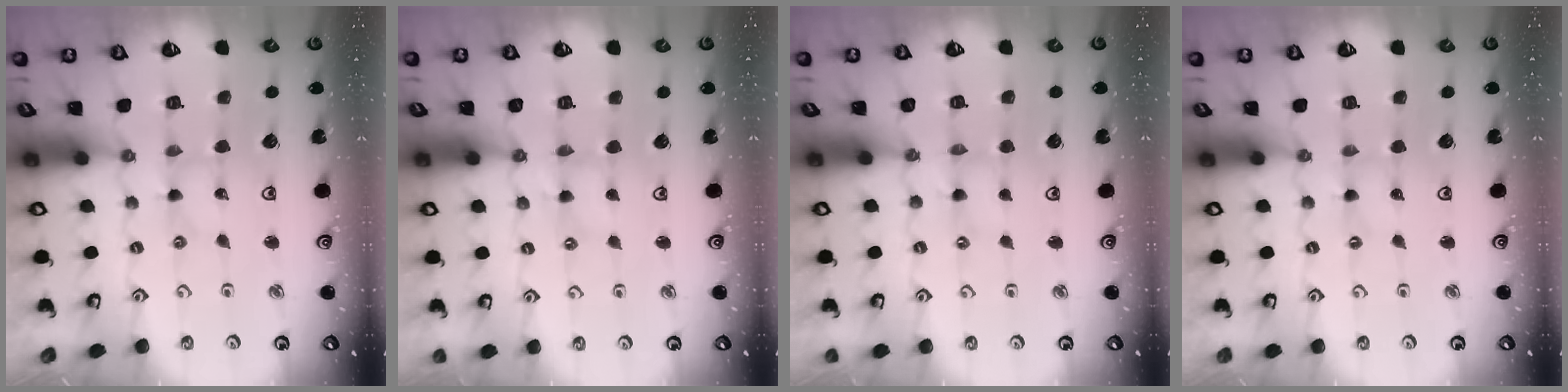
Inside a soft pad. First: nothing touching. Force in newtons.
{"total": 2.3, "press": 2.2, "slide": 0.4}
{"total": 0.6, "press": 0.6, "slide": 0.2}
{"total": 0.0}